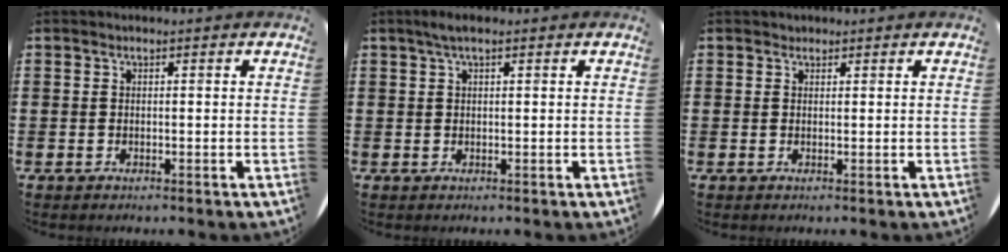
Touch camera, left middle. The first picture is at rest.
{"total": 1.6, "force": [1.0, 0.3, 1.3], "torque": [-0.025, 0.007, 0.015]}
{"total": 0.6, "force": [0.5, 0.2, -0.2], "torque": [0.004, 0.005, 0.009]}